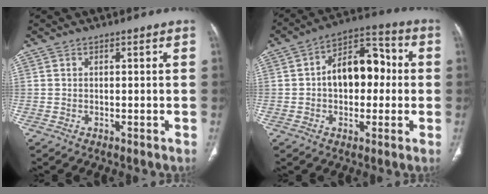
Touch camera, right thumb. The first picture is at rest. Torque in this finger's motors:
{"motor_torque": [-0.53, 0.92, 0.05, 0.11, 0.09]}